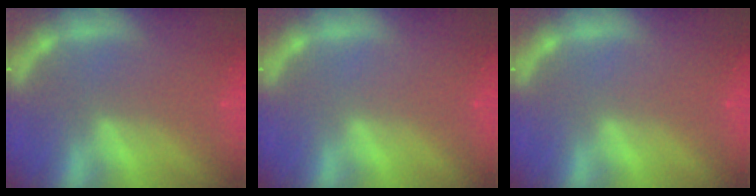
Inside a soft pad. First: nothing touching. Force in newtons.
{"total": 0.0}
{"total": 0.0}